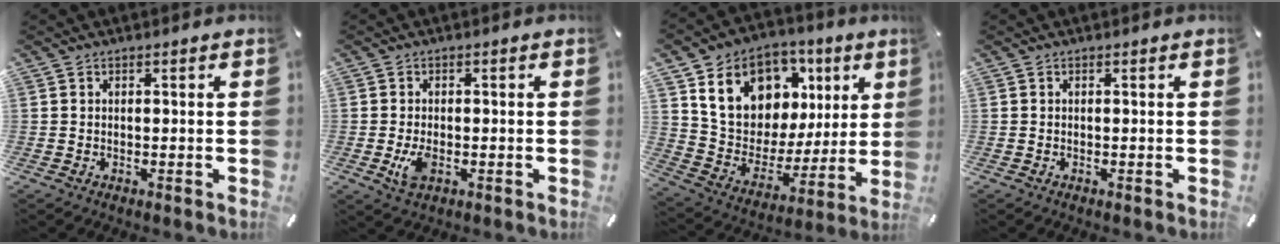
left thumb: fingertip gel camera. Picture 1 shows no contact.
{"total": 4.3, "force": [-1.0, 2.6, 3.3], "torque": [-0.082, -0.005, -0.021]}
{"total": 17.6, "force": [7.9, 13.6, 8.0], "torque": [-0.132, -0.039, 0.153]}
{"total": 0.0}